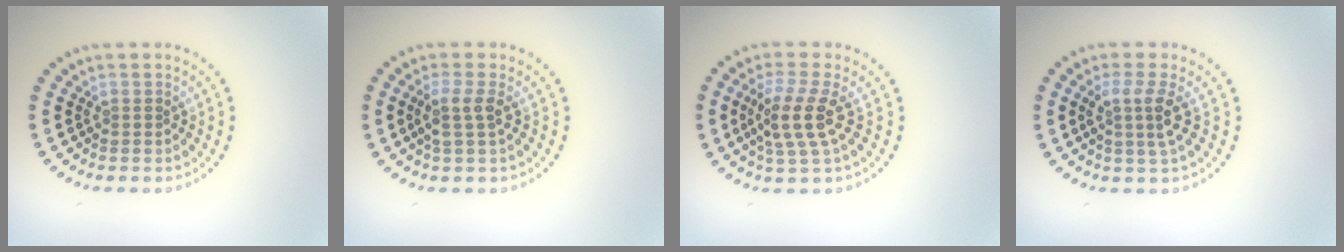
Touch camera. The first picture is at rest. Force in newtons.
{"total": 2.1, "press": 1.7, "slide": 1.2}
{"total": 3.7, "press": 3.1, "slide": 1.9}
{"total": 2.6, "press": 2.0, "slide": 1.8}